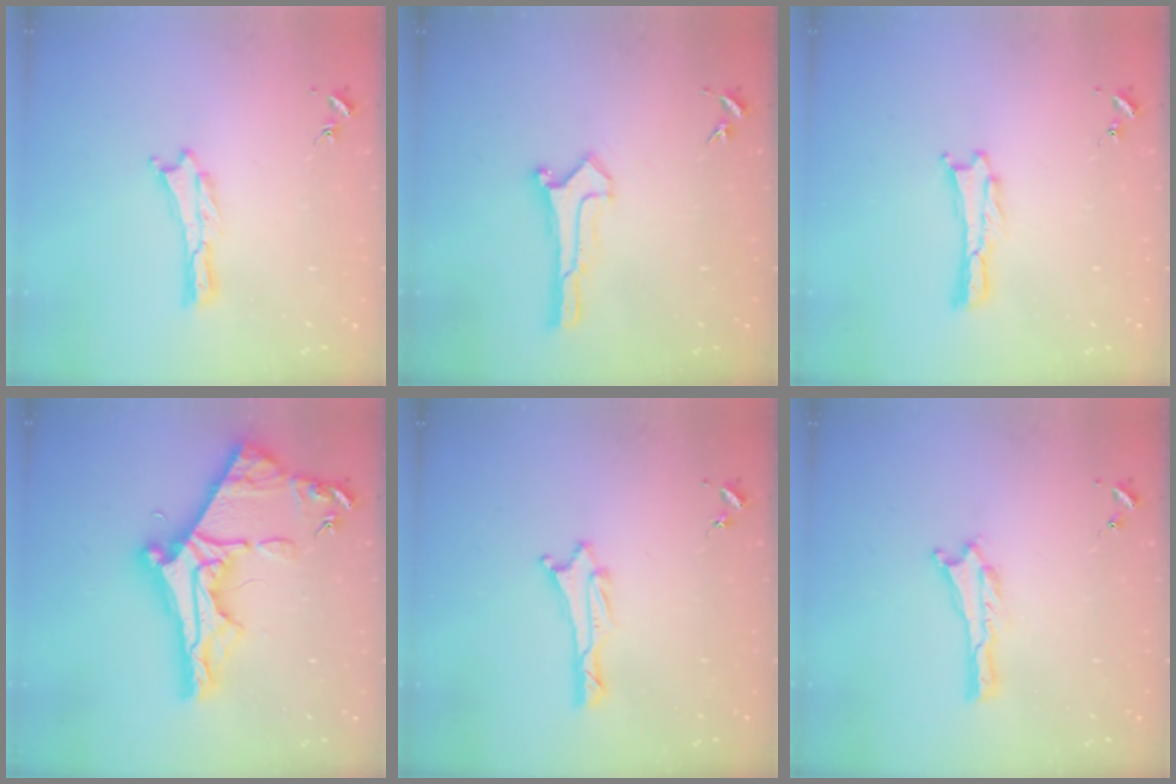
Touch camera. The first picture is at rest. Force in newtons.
{"total": 0.0}
{"total": 0.0}
{"total": 11.4, "press": 11.3, "slide": 1.0}
{"total": 1.1, "press": 1.1, "slide": 0.1}
{"total": 0.0}